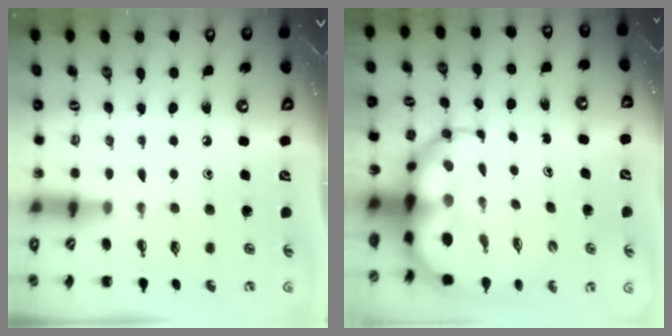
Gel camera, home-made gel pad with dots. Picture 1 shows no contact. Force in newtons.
{"total": 12.4, "press": 12.0, "slide": 3.1}